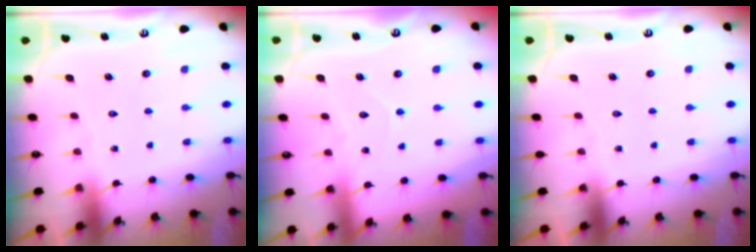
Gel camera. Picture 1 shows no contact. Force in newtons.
{"total": 5.1, "press": 5.1, "slide": 0.5}
{"total": 0.0}